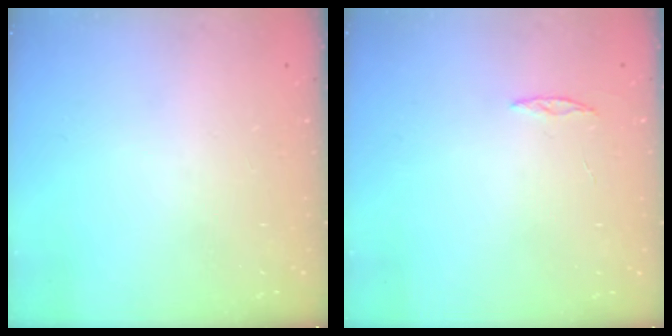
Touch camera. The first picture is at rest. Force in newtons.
{"total": 2.0, "press": 2.0, "slide": 0.2}